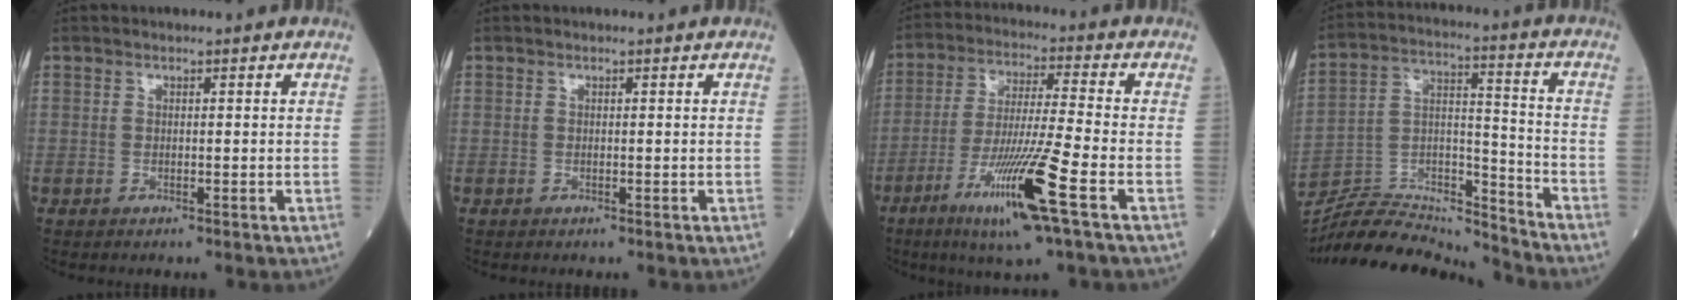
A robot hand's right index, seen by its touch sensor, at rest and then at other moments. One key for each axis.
{"total": 0.0}
{"total": 13.5, "fx": -6.2, "fy": -0.7, "fz": 11.9, "tx": -0.233, "ty": -0.026, "tz": -0.115}
{"total": 16.6, "fx": -16.5, "fy": 1.1, "fz": 1.9, "tx": -0.033, "ty": 0.043, "tz": -0.281}